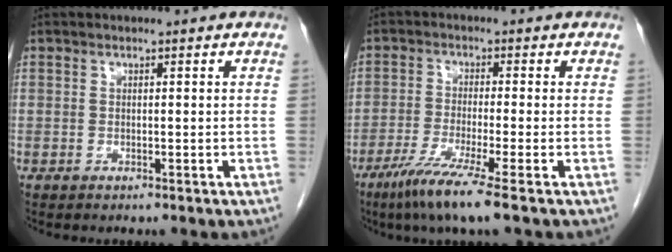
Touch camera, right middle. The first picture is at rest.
{"total": 8.1, "force": [-5.2, -1.2, 6.1], "torque": [-0.114, -0.029, -0.095]}